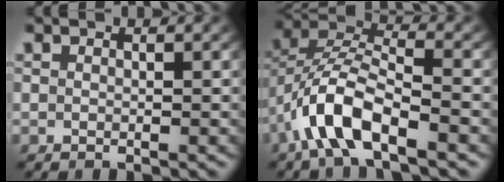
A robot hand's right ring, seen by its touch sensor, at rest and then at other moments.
{"total": 7.4, "force": [-1.2, 4.9, 5.4], "torque": [-0.127, -0.008, -0.028]}